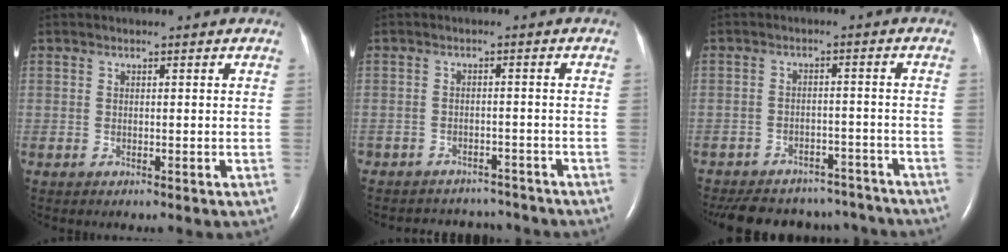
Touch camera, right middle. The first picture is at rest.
{"total": 7.2, "force": [-6.7, 2.7, 0.2], "torque": [-0.002, 0.014, -0.082]}
{"total": 18.0, "force": [-15.9, 6.9, 5.1], "torque": [-0.129, 0.004, -0.202]}